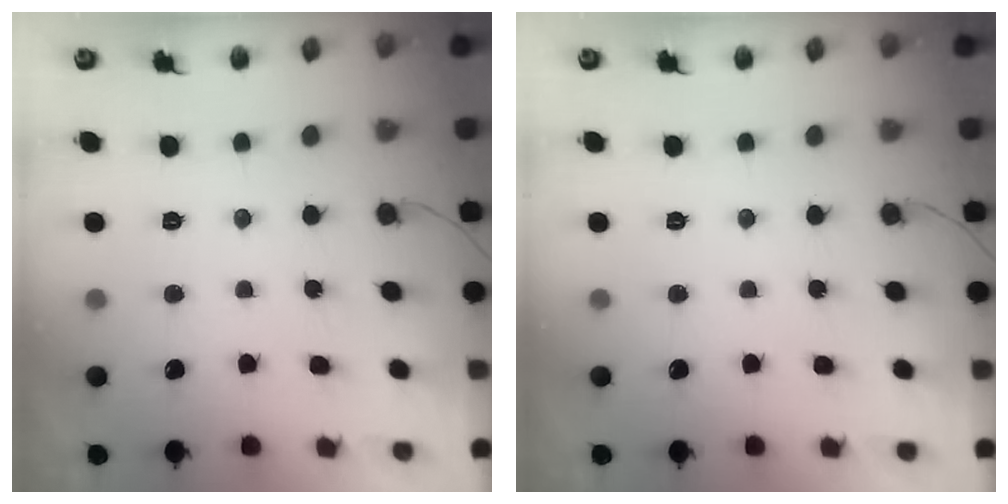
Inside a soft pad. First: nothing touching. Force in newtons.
{"total": 0.0}